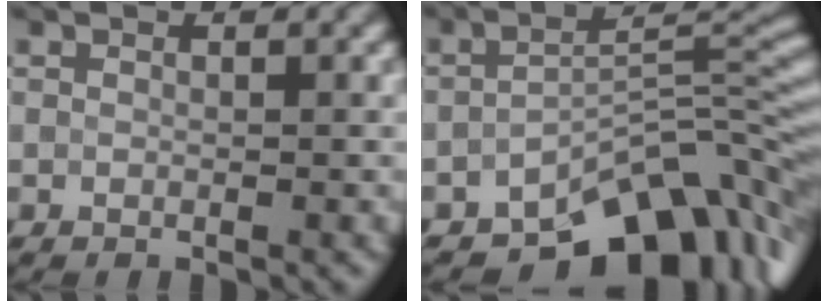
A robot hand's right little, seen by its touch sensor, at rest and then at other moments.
{"total": 9.7, "force": [-6.7, 3.5, 6.1], "torque": [-0.074, 0.007, -0.108]}